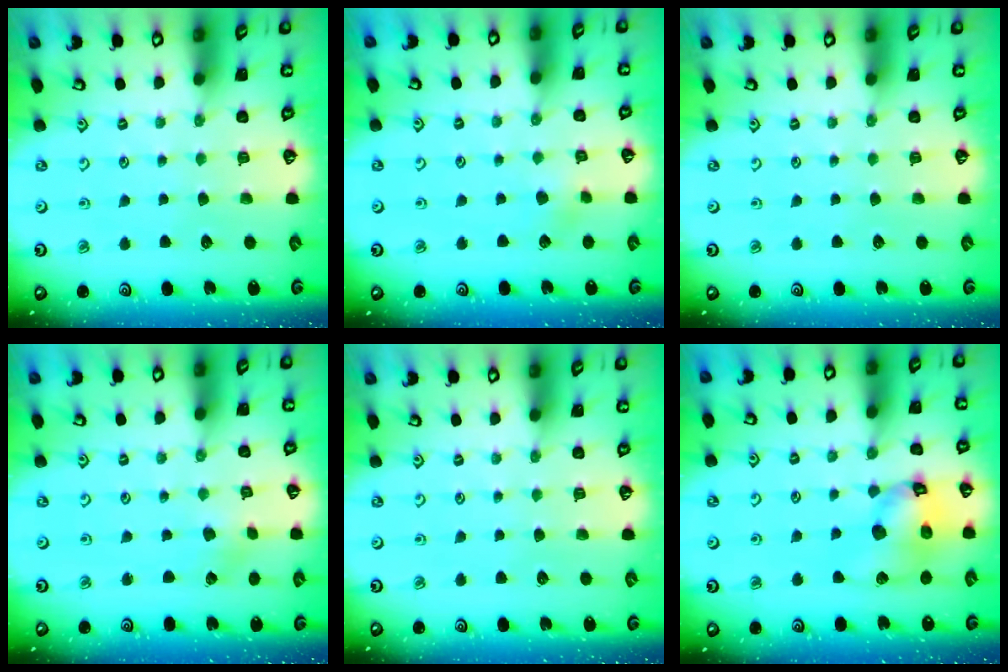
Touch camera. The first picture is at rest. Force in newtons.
{"total": 3.7, "press": 3.6, "slide": 0.7}
{"total": 0.0}
{"total": 0.5, "press": 0.5, "slide": 0.0}
{"total": 0.0}
{"total": 14.4, "press": 14.3, "slide": 1.6}